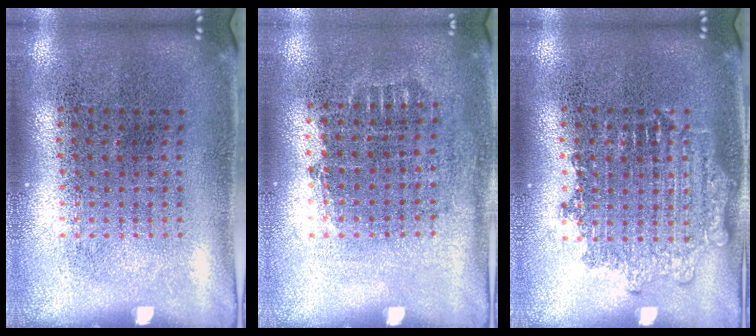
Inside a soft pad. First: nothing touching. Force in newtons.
{"total": 0.7, "press": 0.6, "slide": 0.3}
{"total": 2.2, "press": 2.2, "slide": 0.5}